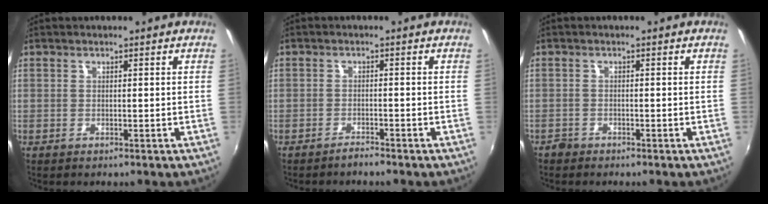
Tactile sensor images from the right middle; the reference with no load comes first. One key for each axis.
{"total": 1.8, "fx": -1.7, "fy": 0.1, "fz": 0.4, "tx": -0.016, "ty": -0.002, "tz": -0.031}
{"total": 1.5, "fx": -1.2, "fy": 0.8, "fz": 0.1, "tx": -0.005, "ty": -0.001, "tz": -0.026}